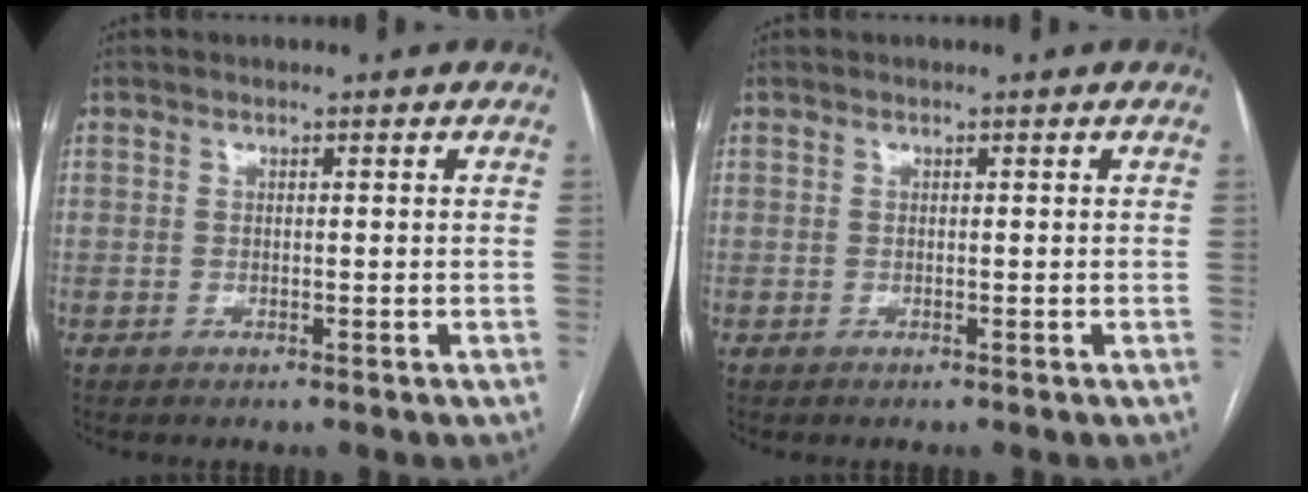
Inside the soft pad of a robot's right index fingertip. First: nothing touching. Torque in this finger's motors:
{"motor_torque": [0.05, -0.07, -0.01, 0.00]}